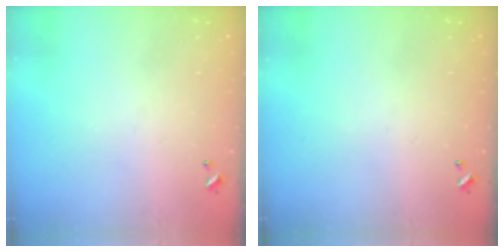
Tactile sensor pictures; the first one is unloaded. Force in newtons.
{"total": 0.0}